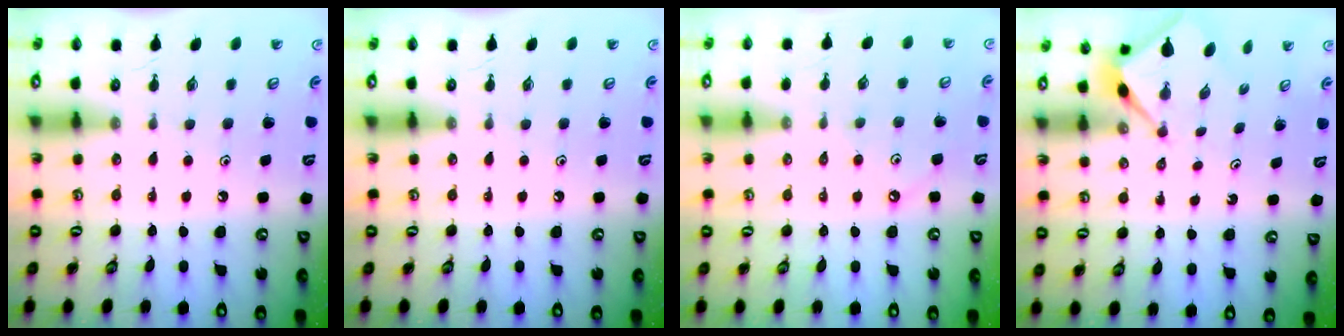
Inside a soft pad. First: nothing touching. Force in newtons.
{"total": 0.0}
{"total": 1.1, "press": 1.1, "slide": 0.3}
{"total": 2.7, "press": 2.7, "slide": 0.1}